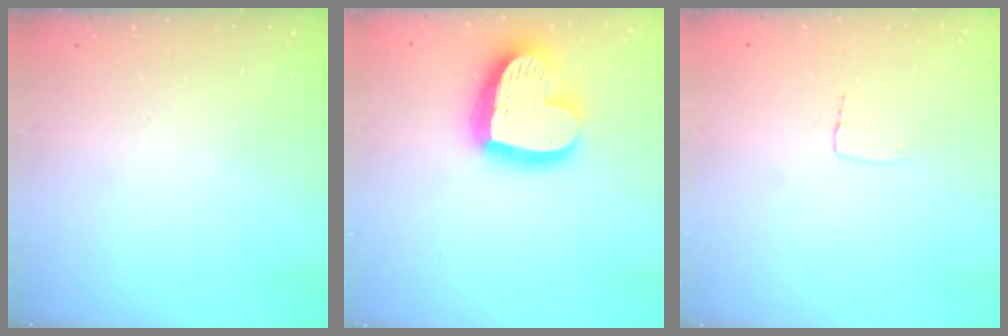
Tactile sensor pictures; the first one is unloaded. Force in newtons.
{"total": 21.7, "press": 21.6, "slide": 2.0}
{"total": 2.7, "press": 2.7, "slide": 0.1}